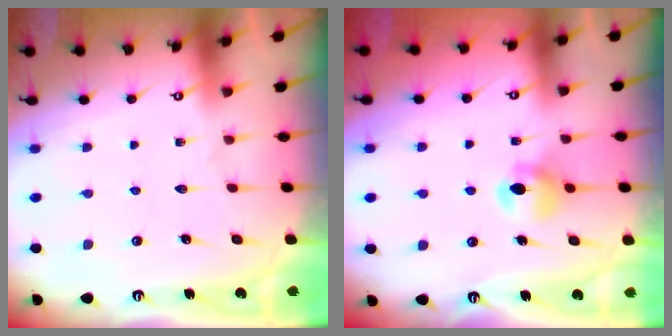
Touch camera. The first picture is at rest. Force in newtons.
{"total": 6.6, "press": 6.5, "slide": 0.6}